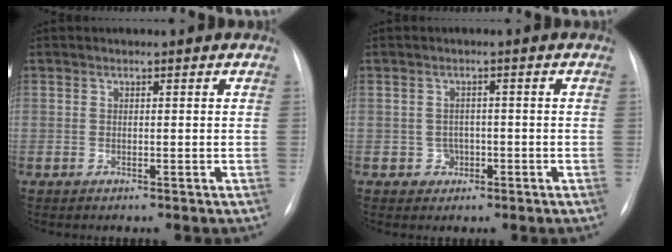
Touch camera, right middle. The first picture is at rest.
{"total": 2.2, "force": [-0.8, 2.0, 0.4], "torque": [0.001, 0.008, -0.010]}